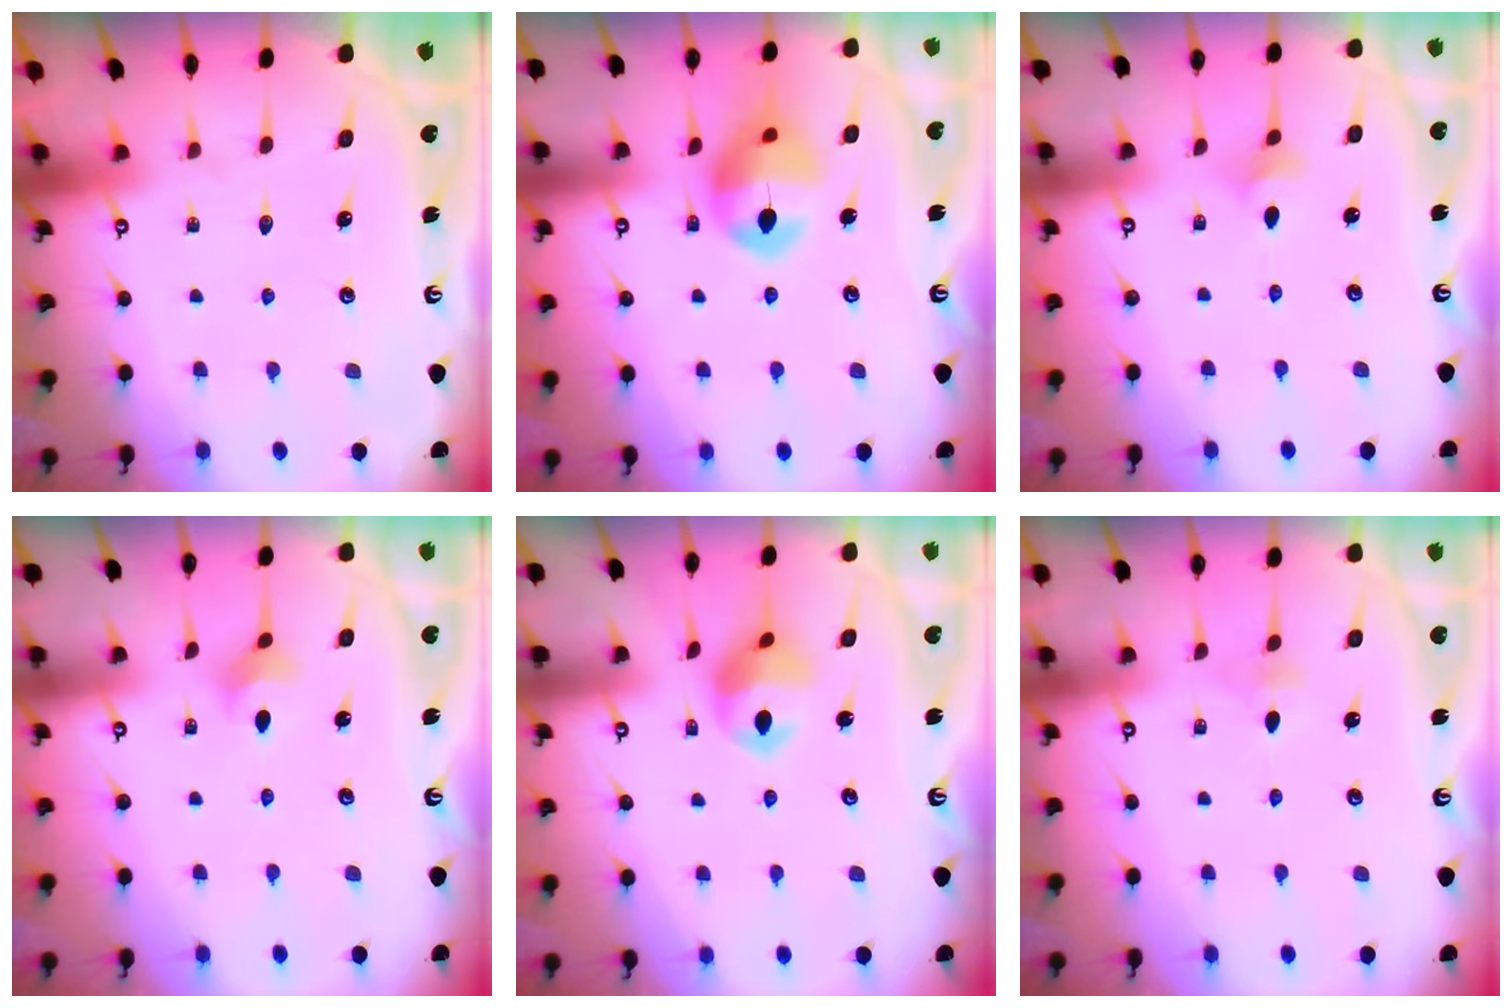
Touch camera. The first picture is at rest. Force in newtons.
{"total": 13.2, "press": 13.1, "slide": 1.7}
{"total": 2.7, "press": 2.6, "slide": 0.7}
{"total": 2.9, "press": 2.8, "slide": 0.8}
{"total": 10.2, "press": 10.1, "slide": 1.0}
{"total": 2.4, "press": 2.3, "slide": 0.7}